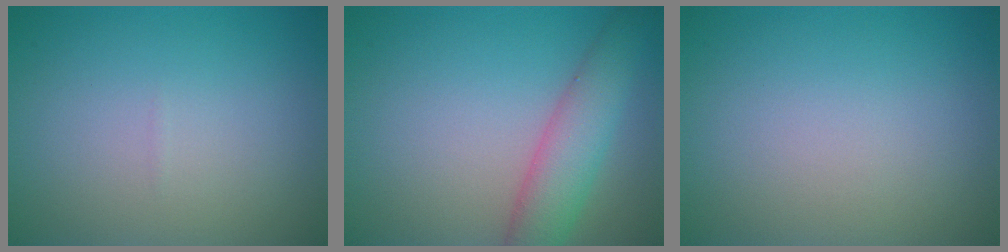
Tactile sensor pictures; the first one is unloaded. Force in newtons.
{"total": 4.8, "press": 4.8, "slide": 0.2}
{"total": 0.0}